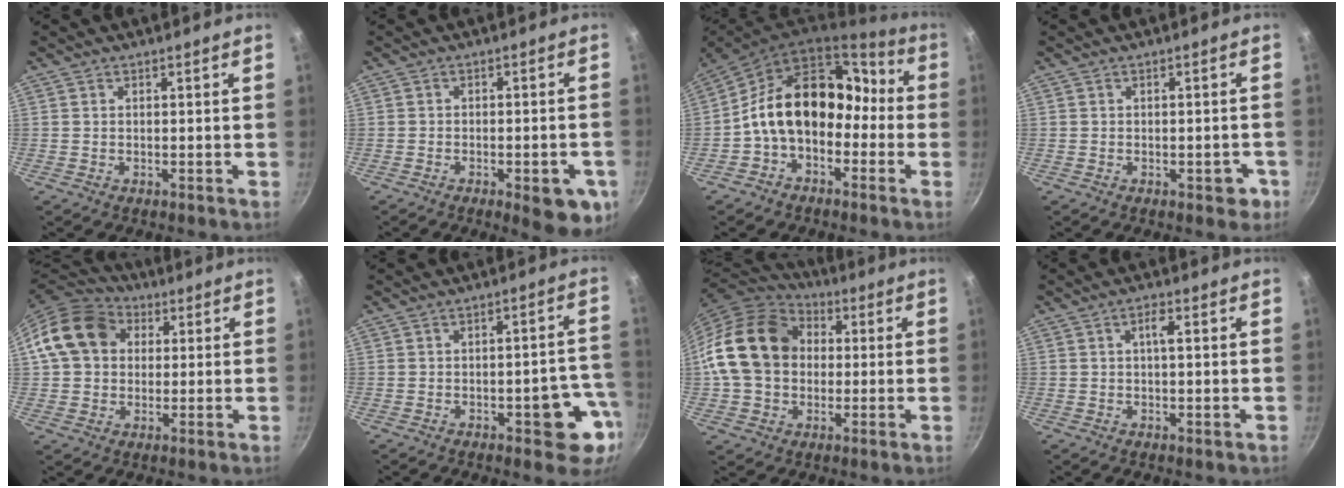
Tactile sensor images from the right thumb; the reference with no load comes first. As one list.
[{"total": 9.5, "force": [-3.9, 3.4, 8.0], "torque": [-0.069, 0.015, -0.044]}, {"total": 16.5, "force": [-2.7, 11.8, 11.2], "torque": [-0.139, 0.074, -0.062]}, {"total": 3.4, "force": [-1.5, 1.9, 2.5], "torque": [-0.008, 0.016, -0.014]}, {"total": 14.1, "force": [3.2, 11.4, 7.6], "torque": [-0.116, 0.024, 0.041]}, {"total": 10.0, "force": [-3.8, 4.3, 8.2], "torque": [-0.053, 0.029, -0.045]}, {"total": 18.7, "force": [1.8, 14.8, 11.2], "torque": [-0.187, 0.034, 0.023]}, {"total": 2.9, "force": [0.6, 0.9, 2.7], "torque": [-0.051, 0.004, 0.007]}]